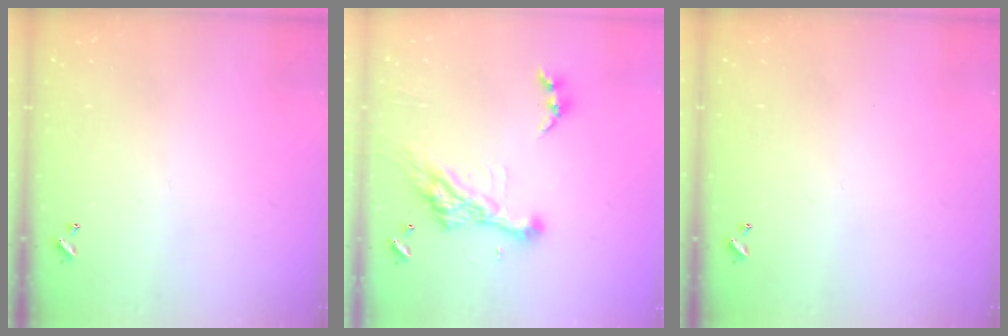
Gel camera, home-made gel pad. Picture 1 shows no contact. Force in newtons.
{"total": 11.0, "press": 10.9, "slide": 1.4}
{"total": 0.0}